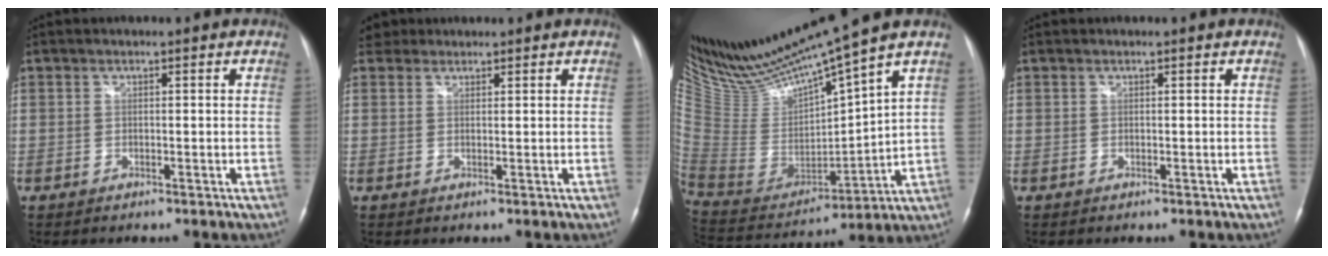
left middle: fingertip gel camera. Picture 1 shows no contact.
{"total": 2.3, "force": [1.9, 1.2, -0.4], "torque": [0.008, 0.017, 0.031]}
{"total": 16.8, "force": [14.9, -0.6, 7.8], "torque": [-0.154, -0.028, 0.301]}
{"total": 0.0}